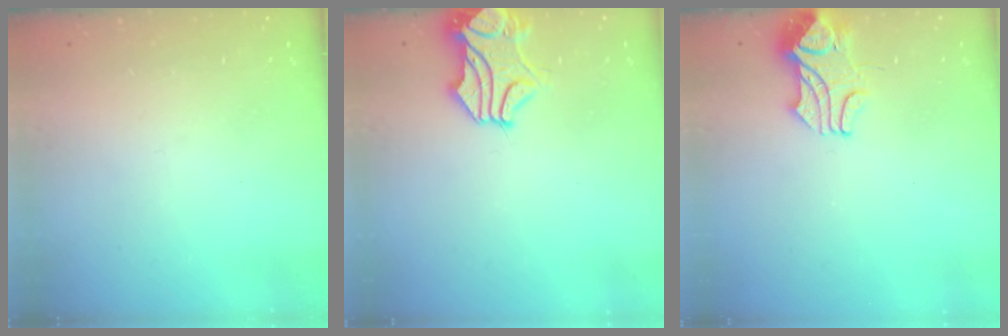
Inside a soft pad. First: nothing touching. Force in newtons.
{"total": 1.8, "press": 1.2, "slide": 1.2}
{"total": 2.2, "press": 2.0, "slide": 0.9}